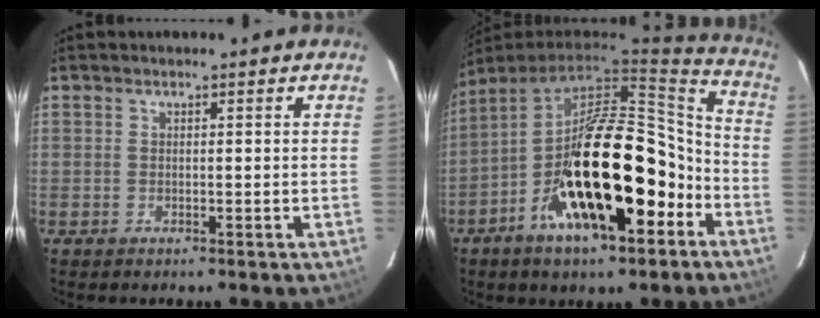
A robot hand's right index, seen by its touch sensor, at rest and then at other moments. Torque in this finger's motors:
{"motor_torque": [1.45, -0.69, 1.05, 0.21]}